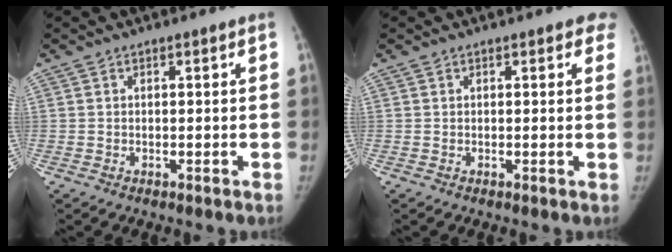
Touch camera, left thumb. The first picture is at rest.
{"total": 2.7, "force": [1.8, 1.4, 1.3], "torque": [0.011, -0.003, 0.008]}